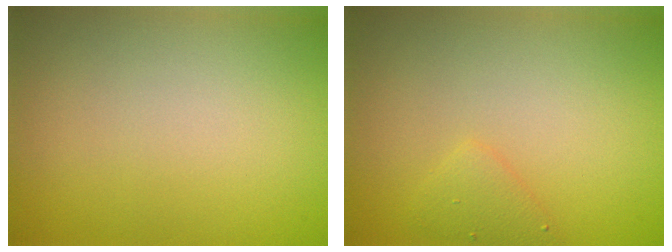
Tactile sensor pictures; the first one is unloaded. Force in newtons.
{"total": 1.4, "press": 1.4, "slide": 0.1}